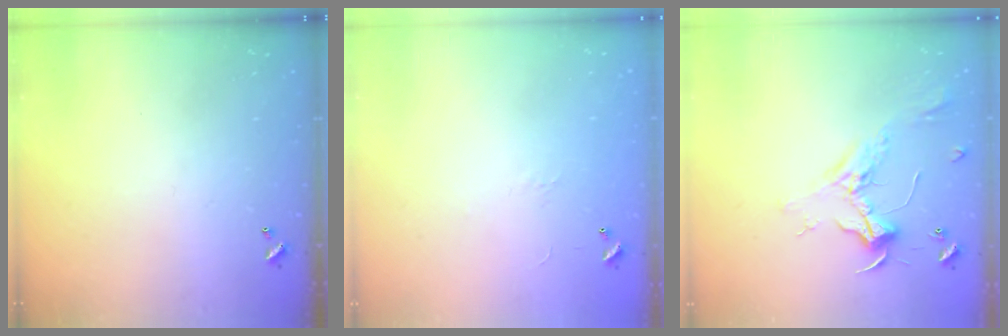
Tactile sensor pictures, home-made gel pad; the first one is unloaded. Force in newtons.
{"total": 7.1, "press": 7.1, "slide": 0.8}
{"total": 2.4, "press": 2.3, "slide": 0.8}